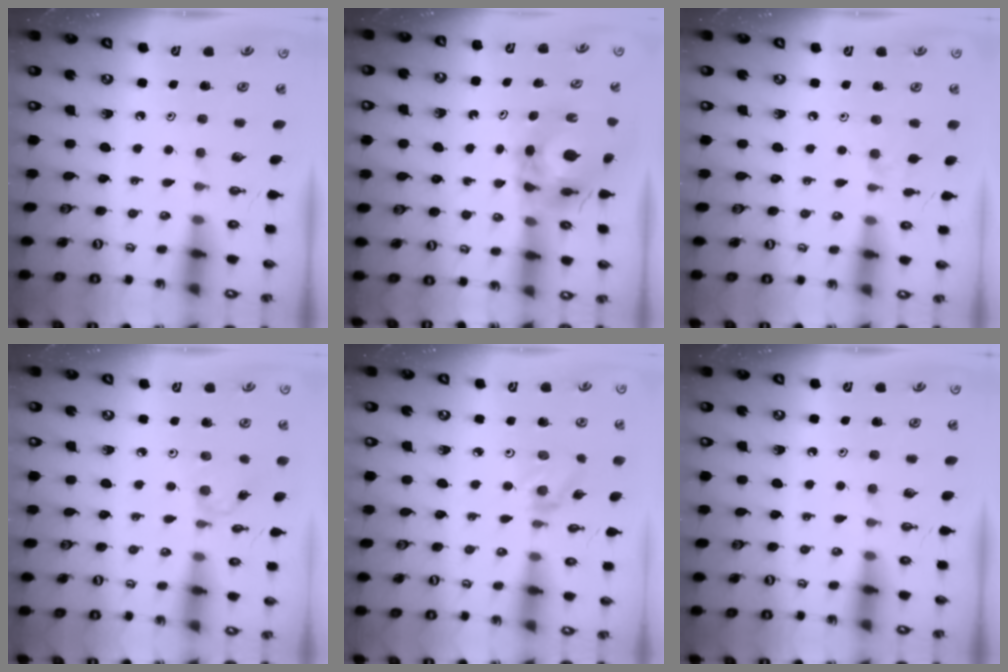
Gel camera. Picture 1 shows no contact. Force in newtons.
{"total": 7.3, "press": 7.2, "slide": 0.9}
{"total": 3.9, "press": 3.9, "slide": 0.7}
{"total": 1.5, "press": 1.4, "slide": 0.4}
{"total": 2.0, "press": 1.9, "slide": 0.3}
{"total": 0.0}